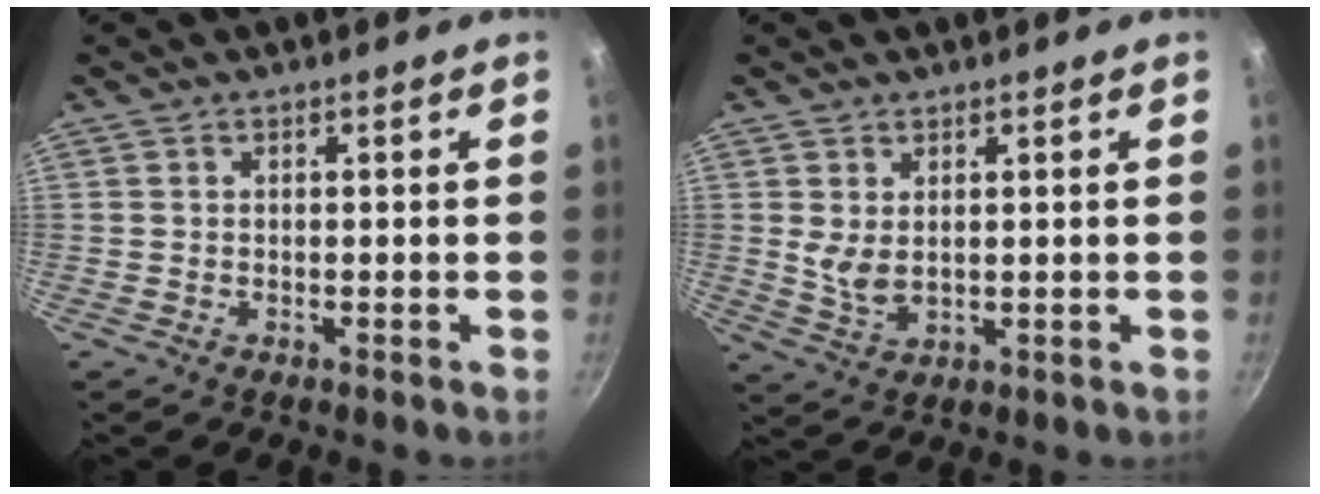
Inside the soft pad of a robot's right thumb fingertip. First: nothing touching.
{"total": 4.3, "force": [1.2, 2.4, 3.4], "torque": [-0.059, -0.018, 0.031]}